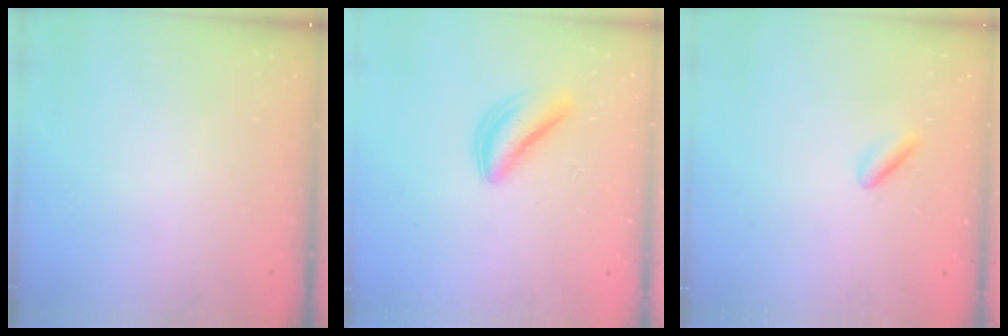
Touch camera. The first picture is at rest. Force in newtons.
{"total": 5.2, "press": 5.1, "slide": 0.5}
{"total": 1.5, "press": 1.3, "slide": 0.6}